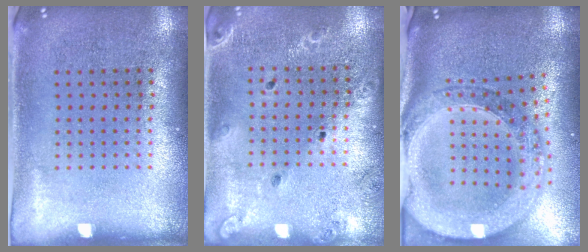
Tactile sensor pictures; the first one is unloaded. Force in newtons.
{"total": 1.5, "press": 1.5, "slide": 0.1}
{"total": 3.0, "press": 2.4, "slide": 1.7}